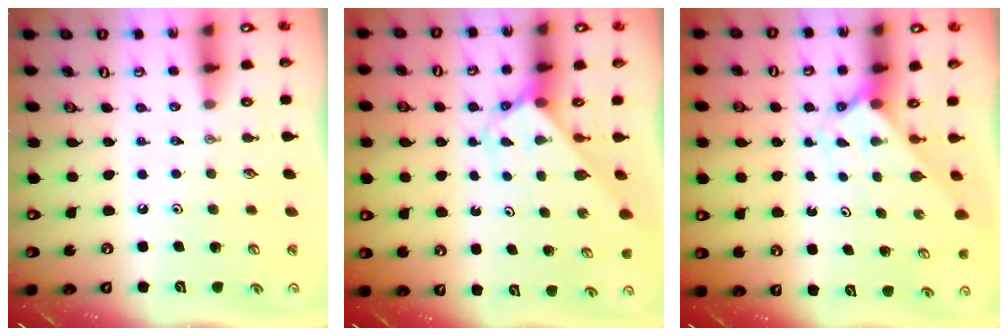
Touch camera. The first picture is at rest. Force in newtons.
{"total": 2.8, "press": 2.8, "slide": 0.1}
{"total": 2.1, "press": 2.1, "slide": 0.2}